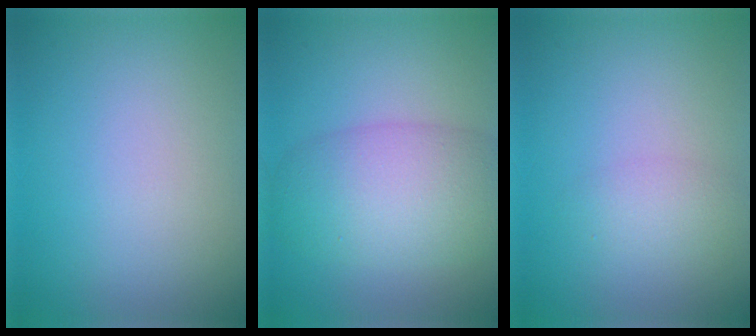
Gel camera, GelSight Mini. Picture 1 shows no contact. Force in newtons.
{"total": 7.0, "press": 7.0, "slide": 0.5}
{"total": 1.6, "press": 1.5, "slide": 0.2}